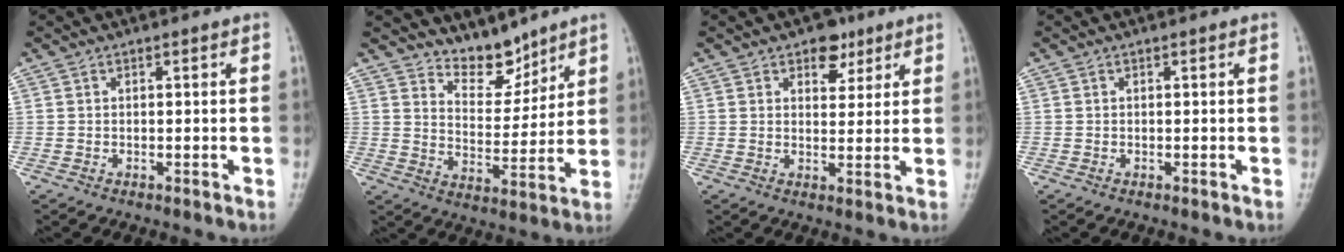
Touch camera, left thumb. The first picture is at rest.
{"total": 7.5, "force": [6.6, 3.2, 1.5], "torque": [0.005, -0.062, 0.123]}
{"total": 5.1, "force": [3.0, 3.4, 2.4], "torque": [-0.002, -0.013, 0.041]}
{"total": 0.0}